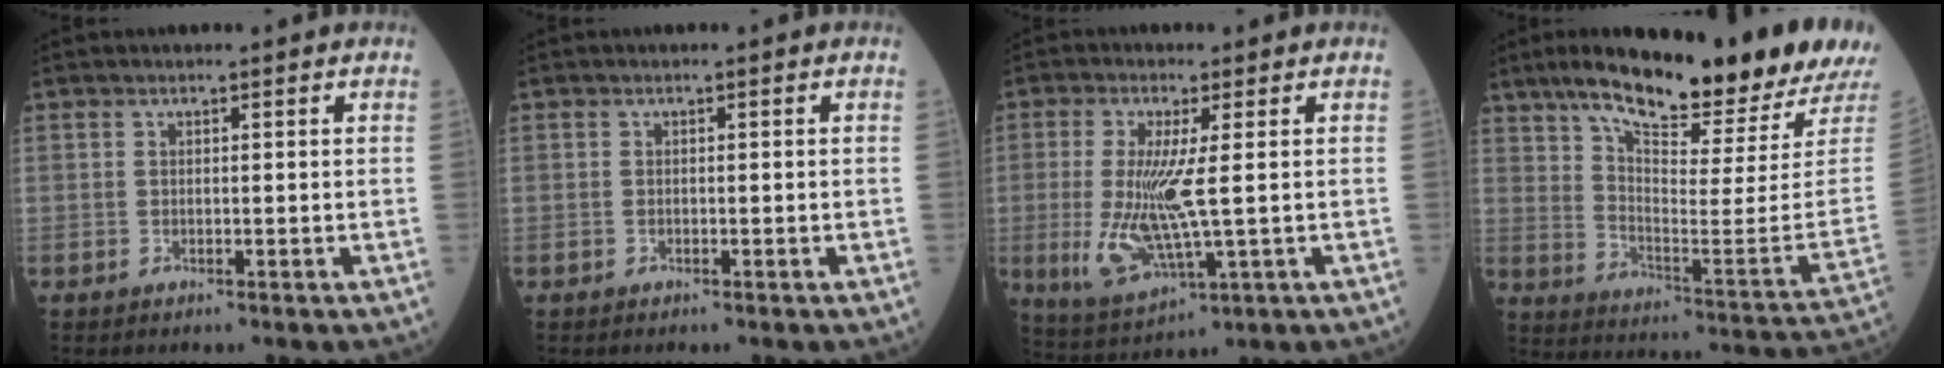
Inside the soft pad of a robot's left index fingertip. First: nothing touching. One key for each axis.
{"total": 0.0}
{"total": 9.6, "fx": -0.3, "fy": 1.8, "fz": 9.4, "tx": -0.209, "ty": -0.014, "tz": 0.005}
{"total": 22.4, "fx": 18.4, "fy": 0.9, "fz": 12.6, "tx": -0.203, "ty": -0.050, "tz": 0.273}